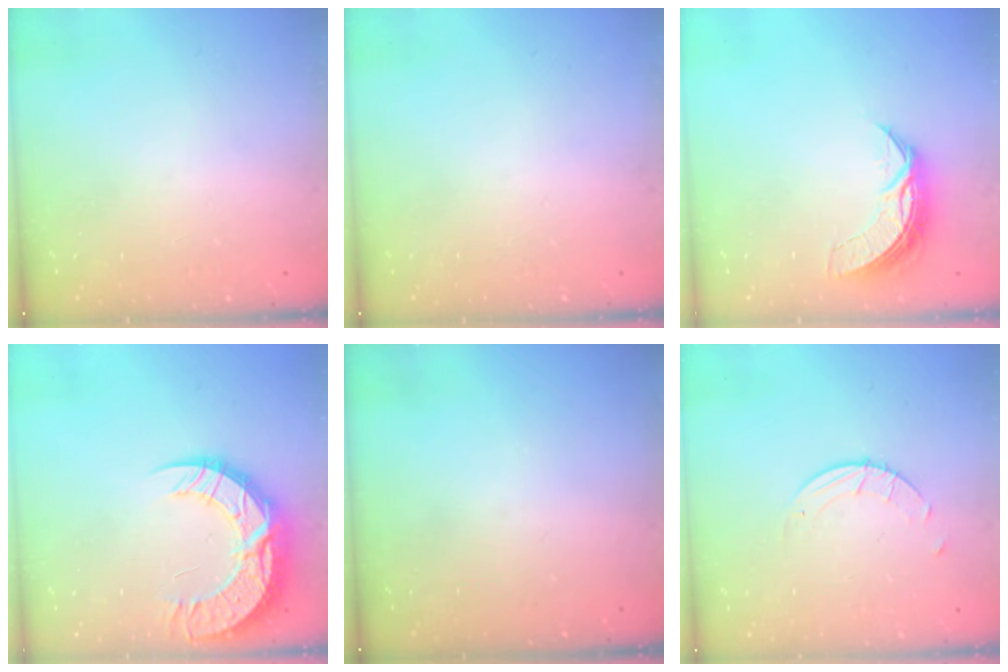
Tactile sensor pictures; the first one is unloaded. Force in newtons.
{"total": 0.0}
{"total": 7.7, "press": 7.7, "slide": 0.0}
{"total": 16.1, "press": 16.1, "slide": 1.3}
{"total": 0.0}
{"total": 3.8, "press": 3.8, "slide": 0.3}